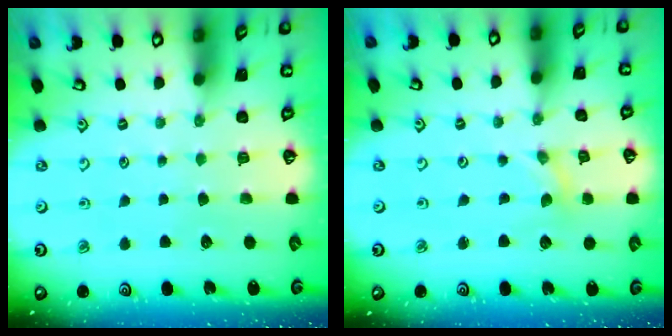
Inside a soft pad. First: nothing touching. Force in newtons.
{"total": 0.0}